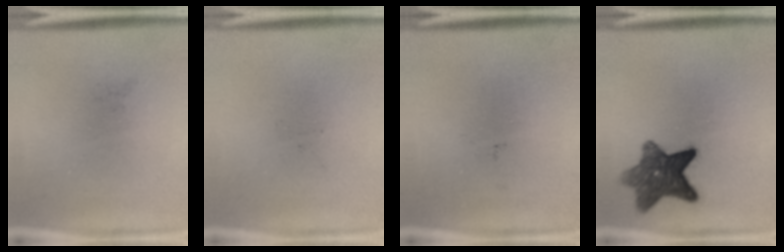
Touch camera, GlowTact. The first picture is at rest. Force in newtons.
{"total": 0.0}
{"total": 0.0}
{"total": 9.3}